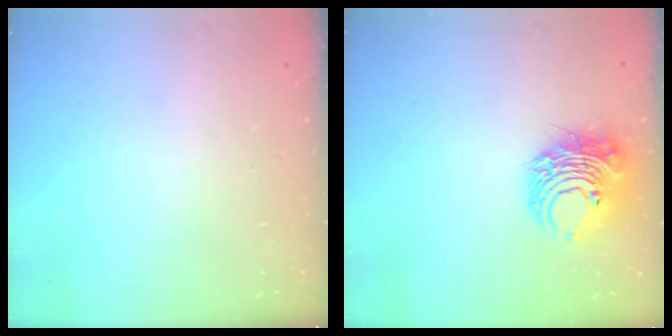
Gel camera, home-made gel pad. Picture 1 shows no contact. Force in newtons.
{"total": 9.7, "press": 9.6, "slide": 1.4}